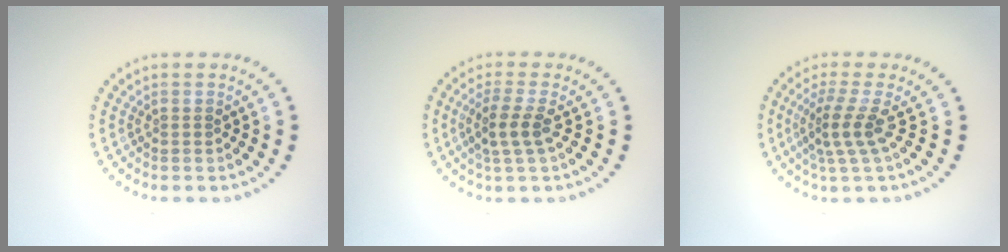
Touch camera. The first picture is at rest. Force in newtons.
{"total": 2.4, "press": 2.0, "slide": 1.3}
{"total": 3.0, "press": 1.9, "slide": 2.3}